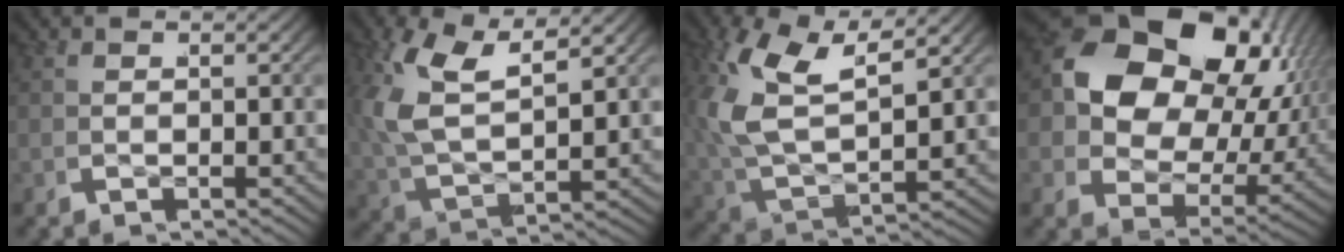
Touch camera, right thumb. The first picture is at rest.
{"total": 8.1, "force": [2.0, 5.2, 5.8], "torque": [-0.162, -0.024, 0.054]}
{"total": 9.0, "force": [1.8, 5.8, 6.6], "torque": [-0.179, -0.029, 0.048]}
{"total": 19.1, "force": [2.9, 13.6, 13.2], "torque": [-0.264, -0.022, 0.047]}